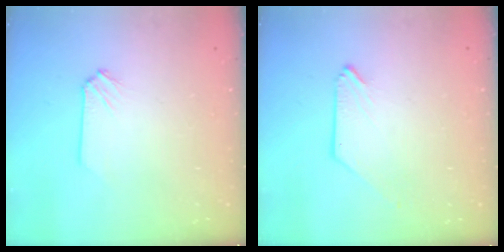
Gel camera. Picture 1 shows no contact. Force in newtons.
{"total": 0.0}